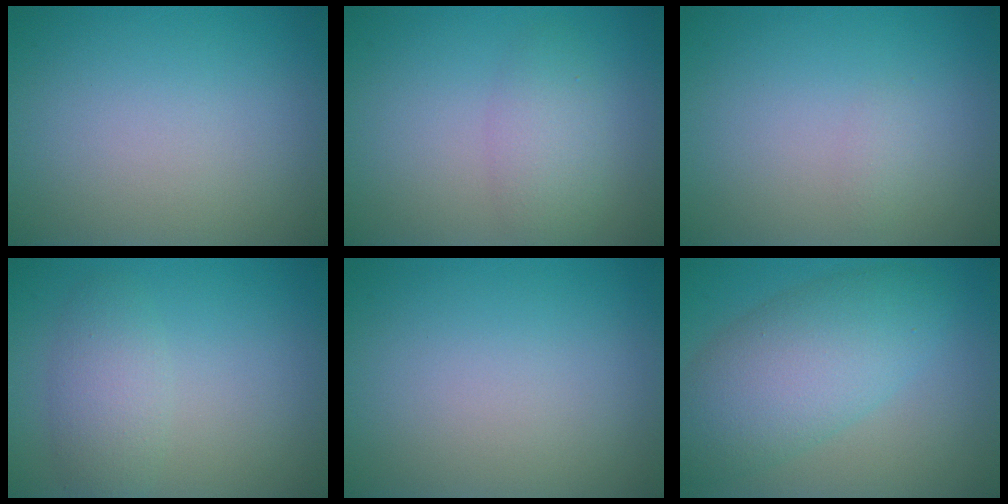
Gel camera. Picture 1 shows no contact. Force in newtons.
{"total": 2.8, "press": 2.8, "slide": 0.2}
{"total": 0.6, "press": 0.6, "slide": 0.0}
{"total": 2.7, "press": 2.7, "slide": 0.1}
{"total": 0.0}
{"total": 7.3, "press": 7.3, "slide": 0.2}